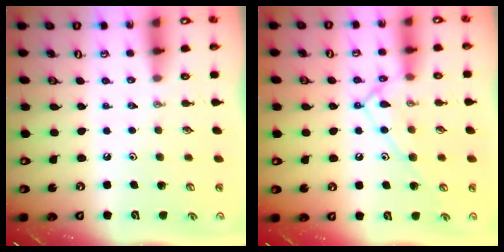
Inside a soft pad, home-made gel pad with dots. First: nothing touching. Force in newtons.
{"total": 12.1, "press": 12.0, "slide": 0.9}